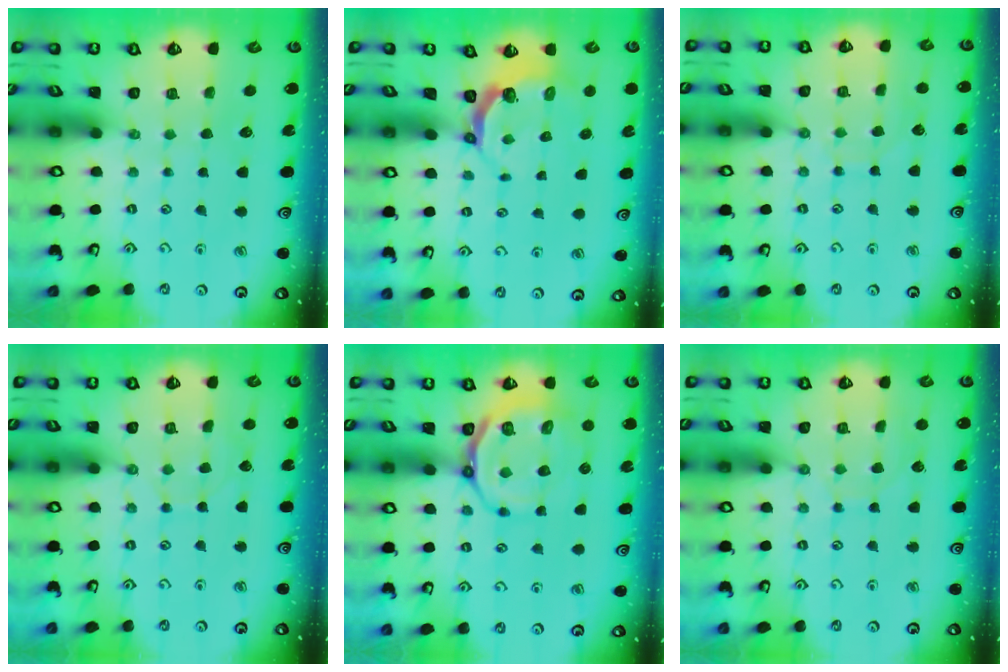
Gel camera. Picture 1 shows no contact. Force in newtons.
{"total": 4.5, "press": 3.5, "slide": 3.0}
{"total": 7.1, "press": 7.1, "slide": 0.4}
{"total": 2.9, "press": 2.9, "slide": 0.3}
{"total": 13.5, "press": 13.3, "slide": 2.7}
{"total": 5.8, "press": 5.8, "slide": 0.6}